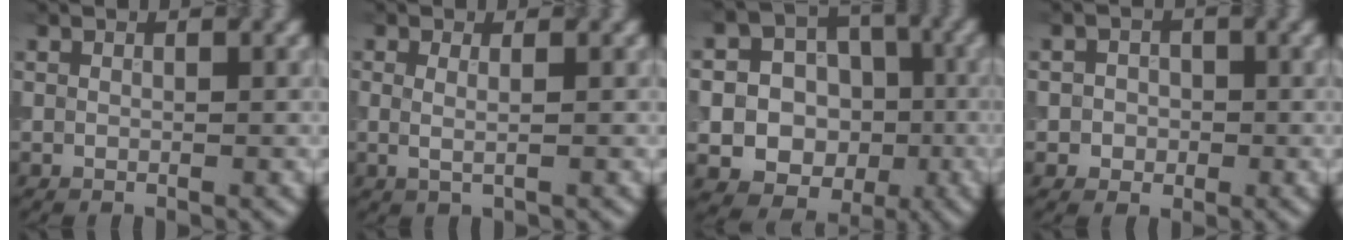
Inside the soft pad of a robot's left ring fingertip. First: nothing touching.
{"total": 1.5, "force": [0.2, 0.5, 1.3], "torque": [-0.023, -0.005, 0.000]}
{"total": 14.0, "force": [-3.3, 12.9, 4.4], "torque": [-0.078, -0.008, -0.061]}
{"total": 2.1, "force": [-0.2, 2.0, 0.6], "torque": [0.014, -0.001, -0.015]}